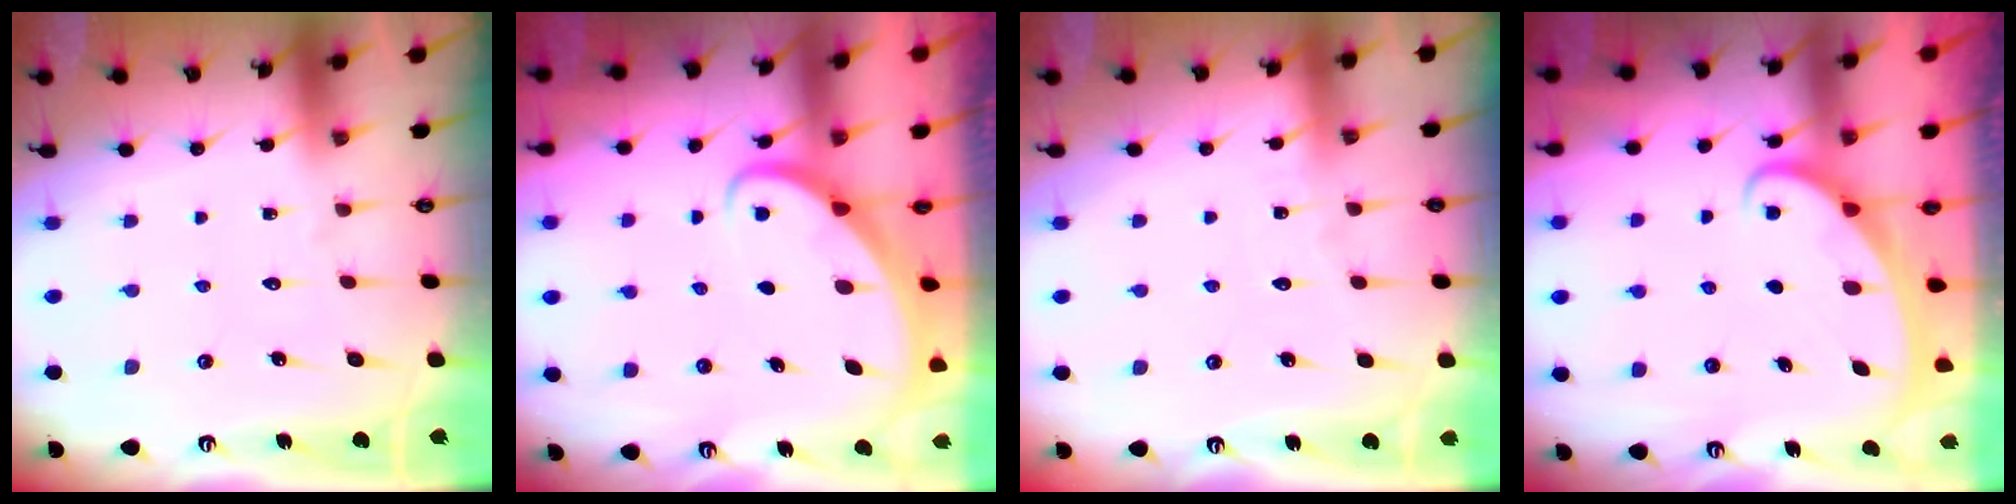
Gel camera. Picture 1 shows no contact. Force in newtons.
{"total": 2.2, "press": 2.2, "slide": 0.2}
{"total": 2.2, "press": 2.1, "slide": 0.3}
{"total": 2.2, "press": 2.2, "slide": 0.2}